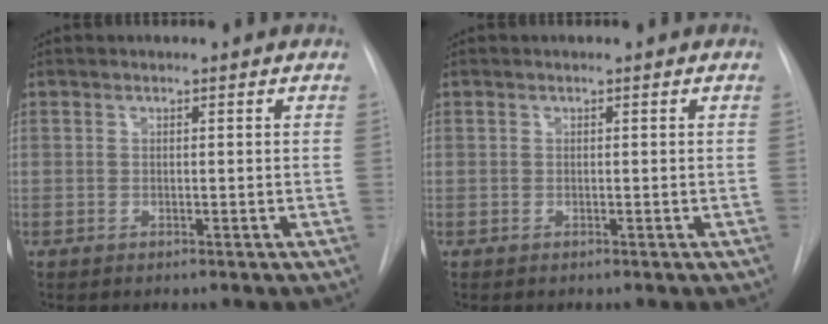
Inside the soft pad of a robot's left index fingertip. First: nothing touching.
{"total": 0.0}